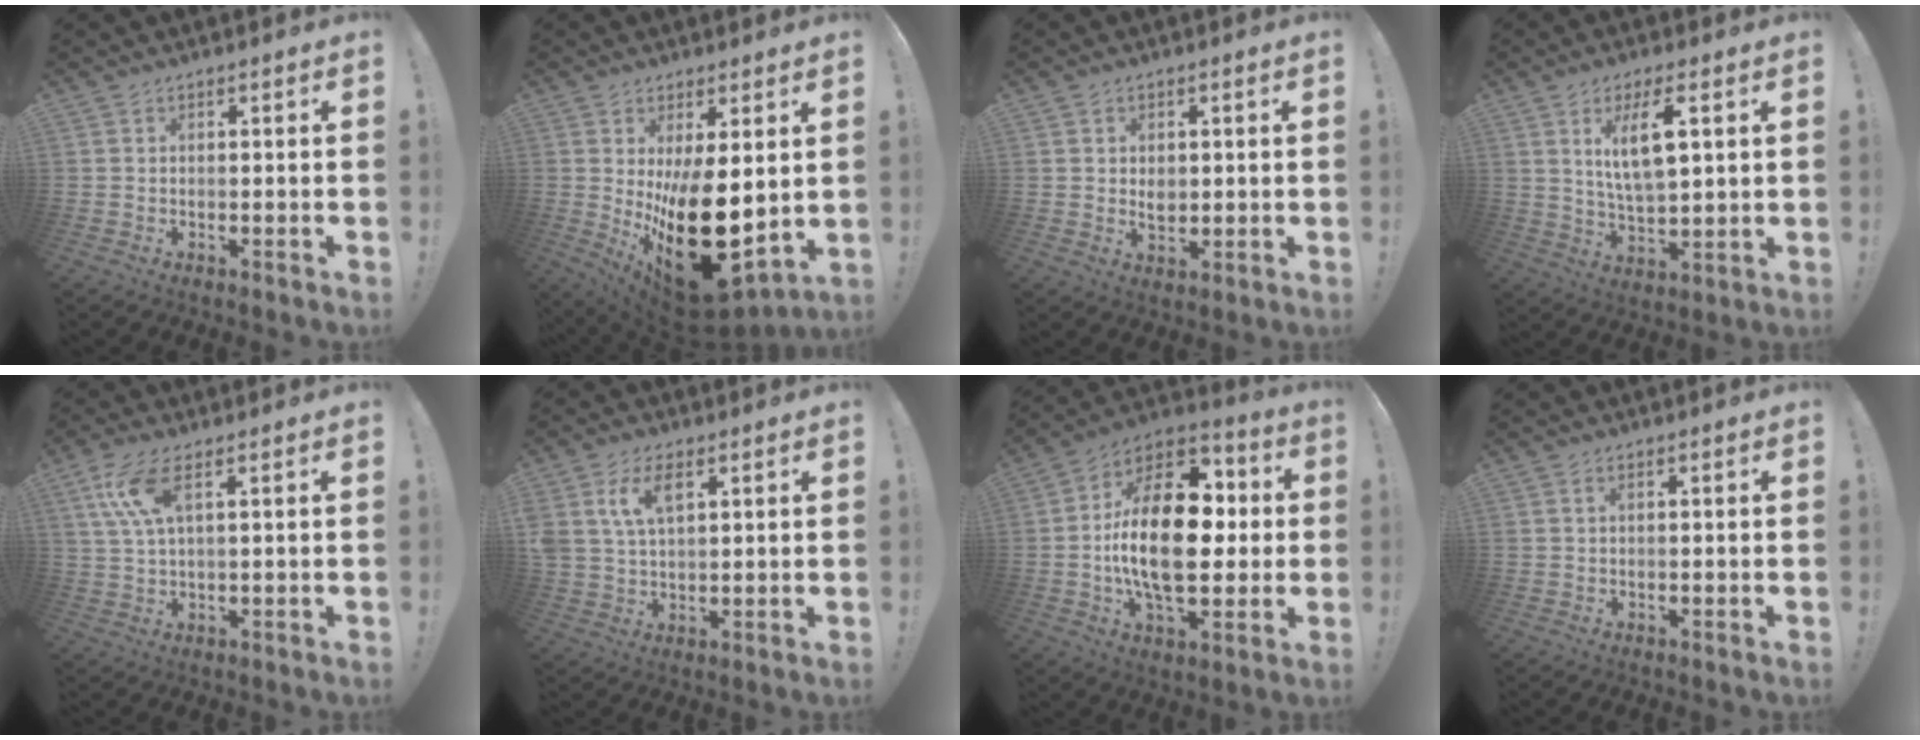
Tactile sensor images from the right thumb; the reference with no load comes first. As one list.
[{"total": 22.4, "force": [-1.3, 11.0, 19.5], "torque": [-0.294, -0.027, 0.008]}, {"total": 4.2, "force": [1.1, 3.5, 2.1], "torque": [-0.021, -0.005, 0.017]}, {"total": 10.6, "force": [4.0, 3.5, 9.2], "torque": [-0.167, -0.011, 0.063]}, {"total": 8.9, "force": [3.7, 2.7, 7.6], "torque": [-0.151, -0.007, 0.072]}, {"total": 8.9, "force": [3.8, 5.0, 6.3], "torque": [-0.128, -0.004, 0.068]}, {"total": 24.8, "force": [-0.6, 13.6, 20.7], "torque": [-0.368, 0.008, -0.011]}, {"total": 0.7, "force": [0.2, 0.2, 0.6], "torque": [-0.013, 0.003, 0.004]}]